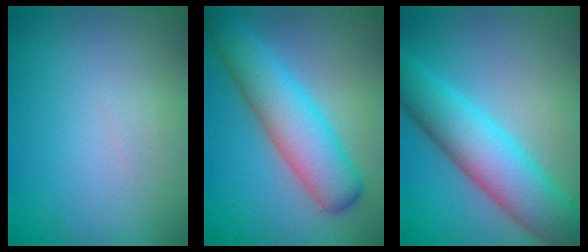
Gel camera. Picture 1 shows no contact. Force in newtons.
{"total": 6.5, "press": 6.5, "slide": 0.4}
{"total": 7.9, "press": 7.9, "slide": 0.3}